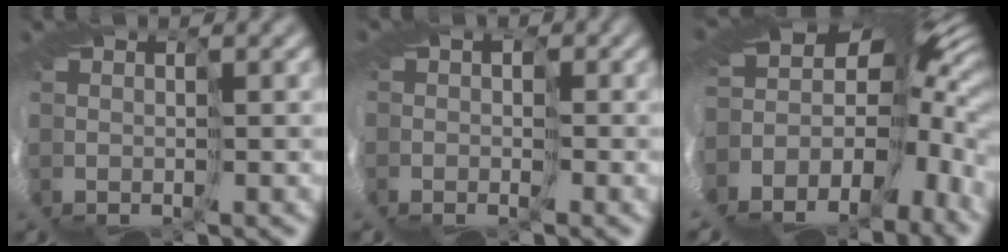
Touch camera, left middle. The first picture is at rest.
{"total": 2.9, "force": [-0.2, 2.6, 1.4], "torque": [-0.020, 0.004, -0.013]}
{"total": 11.2, "force": [-3.0, 5.5, 9.3], "torque": [-0.125, -0.012, -0.004]}